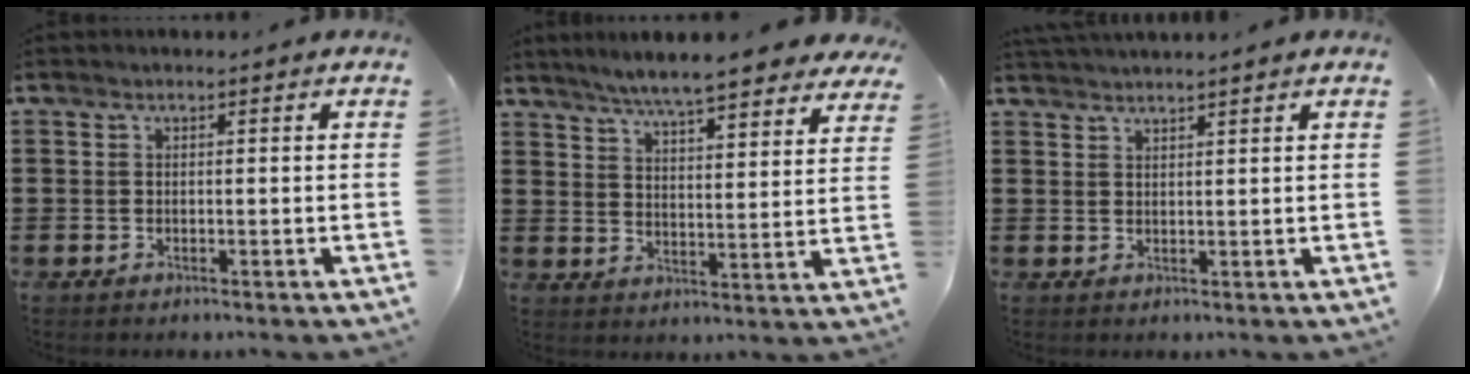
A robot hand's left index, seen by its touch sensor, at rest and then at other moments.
{"total": 6.4, "force": [6.0, -0.1, 2.2], "torque": [-0.070, -0.031, 0.104]}
{"total": 1.9, "force": [1.8, -0.3, 0.3], "torque": [-0.009, -0.001, 0.036]}